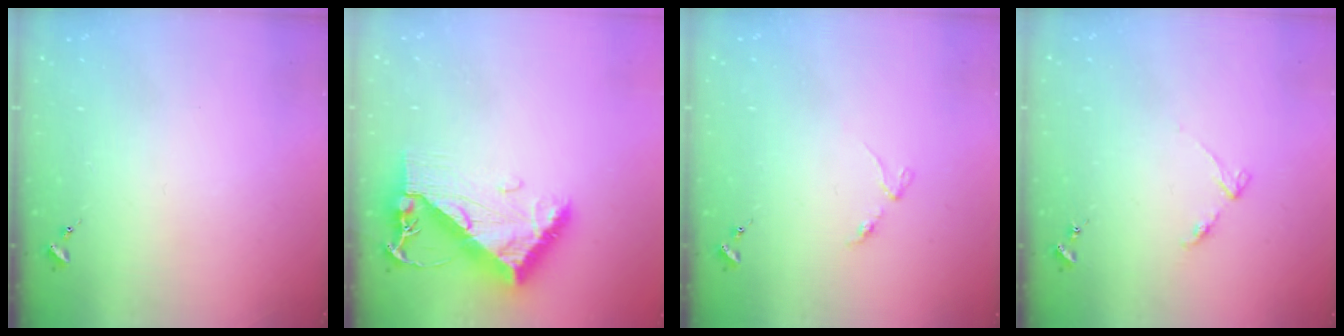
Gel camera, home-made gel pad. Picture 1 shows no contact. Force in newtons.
{"total": 9.5, "press": 9.4, "slide": 1.0}
{"total": 2.9, "press": 2.8, "slide": 0.4}
{"total": 4.0, "press": 4.0, "slide": 0.6}